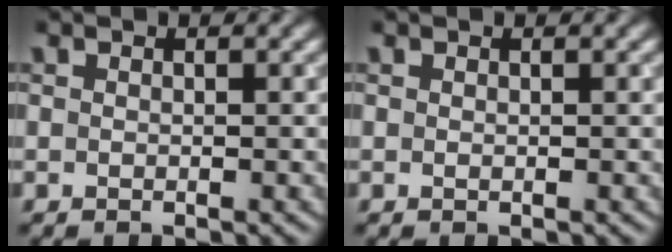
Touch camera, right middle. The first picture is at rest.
{"total": 0.0}